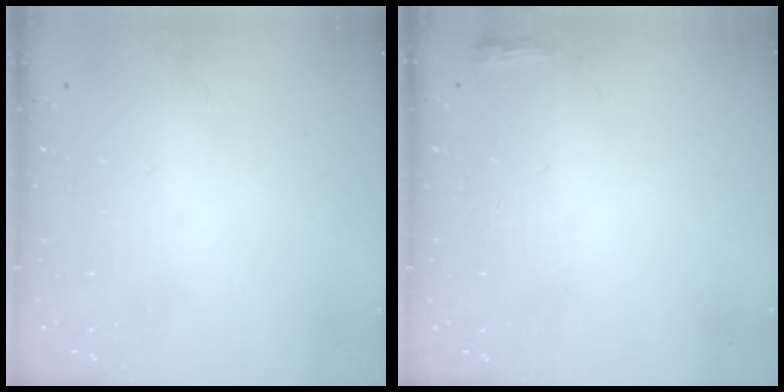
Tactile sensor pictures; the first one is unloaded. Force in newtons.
{"total": 3.5, "press": 3.4, "slide": 0.8}